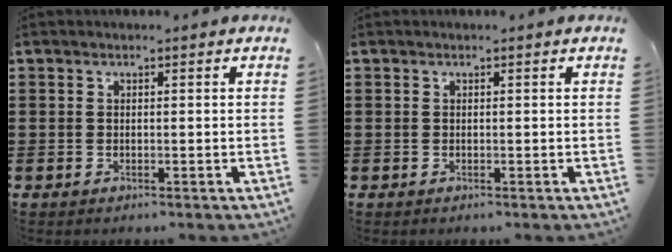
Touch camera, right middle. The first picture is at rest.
{"total": 0.0}